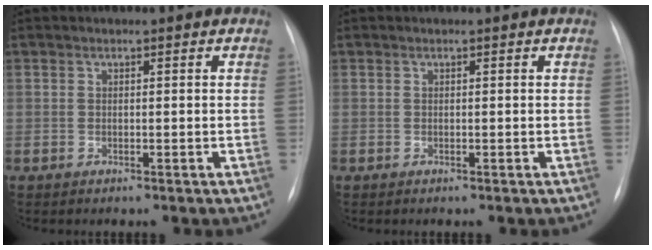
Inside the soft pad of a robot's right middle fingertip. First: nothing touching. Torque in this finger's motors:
{"motor_torque": [-0.01, -0.01, 0.00, 0.00]}